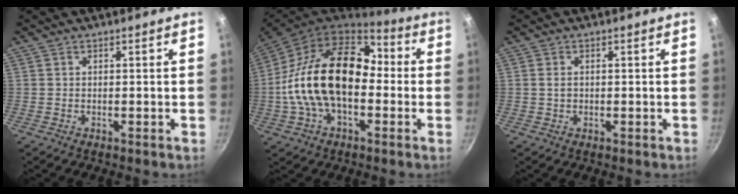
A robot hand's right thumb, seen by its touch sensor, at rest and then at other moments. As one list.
[{"total": 22.7, "force": [-1.1, 14.3, 17.6], "torque": [-0.289, 0.045, -0.033]}, {"total": 1.3, "force": [0.0, 1.0, 0.8], "torque": [-0.014, 0.004, 0.000]}]